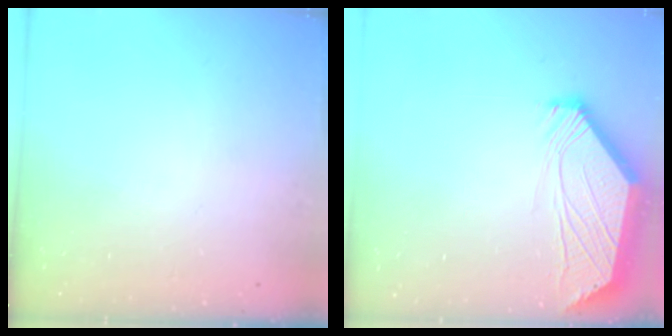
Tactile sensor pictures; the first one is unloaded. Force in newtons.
{"total": 2.6, "press": 2.6, "slide": 0.5}